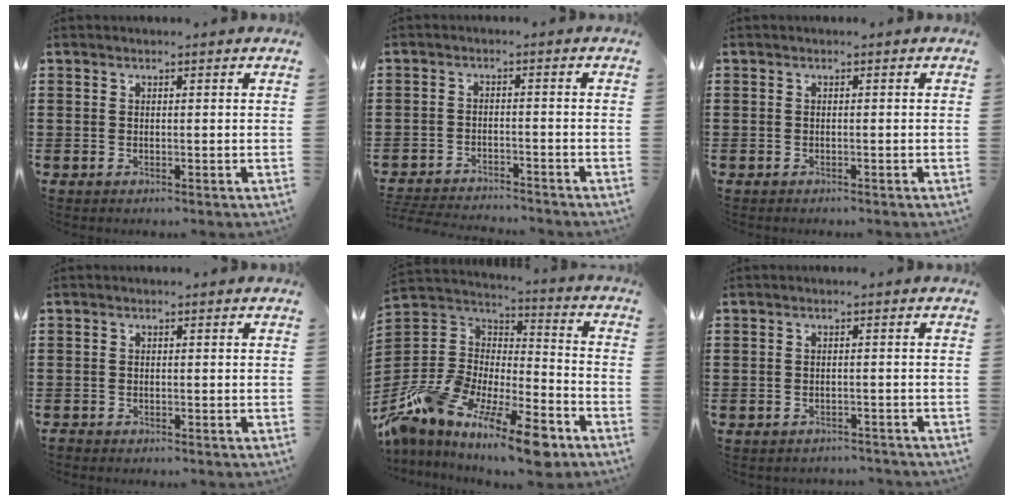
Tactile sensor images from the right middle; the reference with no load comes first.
{"total": 3.8, "force": [-3.8, 0.5, 0.0], "torque": [-0.010, 0.001, -0.083]}
{"total": 0.5, "force": [-0.5, 0.2, 0.0], "torque": [-0.002, 0.001, -0.012]}
{"total": 0.9, "force": [-0.8, 0.3, -0.1], "torque": [-0.001, 0.004, -0.019]}
{"total": 14.6, "force": [-11.5, 4.5, 7.8], "torque": [-0.168, 0.033, -0.221]}
{"total": 1.5, "force": [-1.4, 0.3, -0.1], "torque": [-0.004, 0.002, -0.032]}